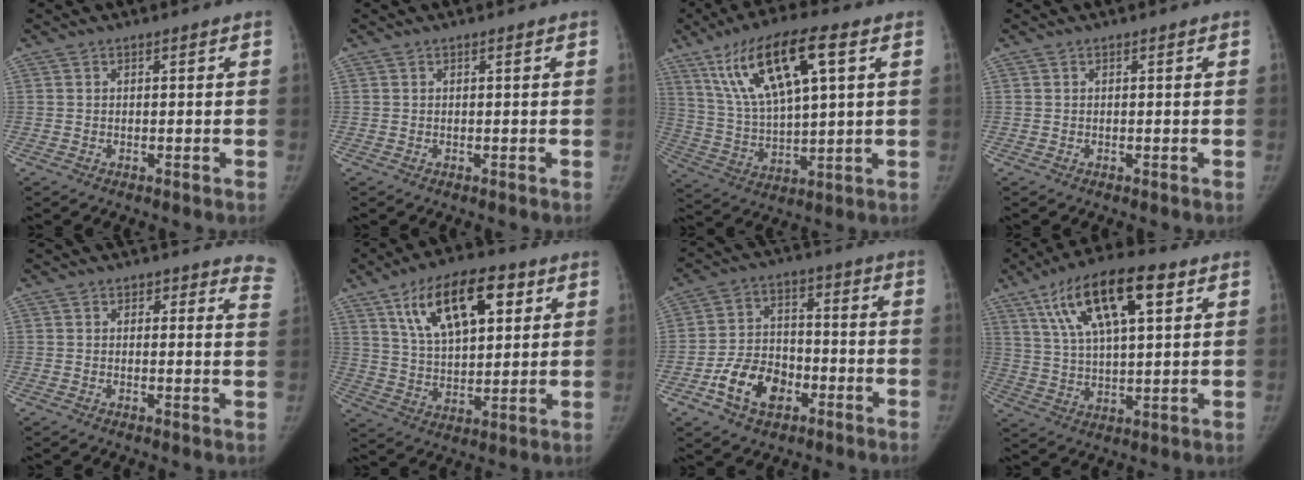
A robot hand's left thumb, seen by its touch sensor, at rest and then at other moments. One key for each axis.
{"total": 0.0}
{"total": 17.4, "fx": 7.6, "fy": 5.3, "fz": 14.7, "tx": -0.269, "ty": -0.009, "tz": 0.144}
{"total": 0.0}
{"total": 6.2, "fx": 5.5, "fy": 2.7, "fz": 0.9, "tx": 0.041, "ty": -0.024, "tz": 0.033}
{"total": 17.5, "fx": 7.9, "fy": 8.3, "fz": 13.1, "tx": -0.181, "ty": -0.019, "tz": 0.140}
{"total": 11.5, "fx": -5.1, "fy": 8.0, "fz": 6.6, "tx": -0.090, "ty": 0.032, "tz": -0.090}
{"total": 17.3, "fx": 7.9, "fy": 6.4, "fz": 14.0, "tx": -0.228, "ty": -0.006, "tz": 0.137}